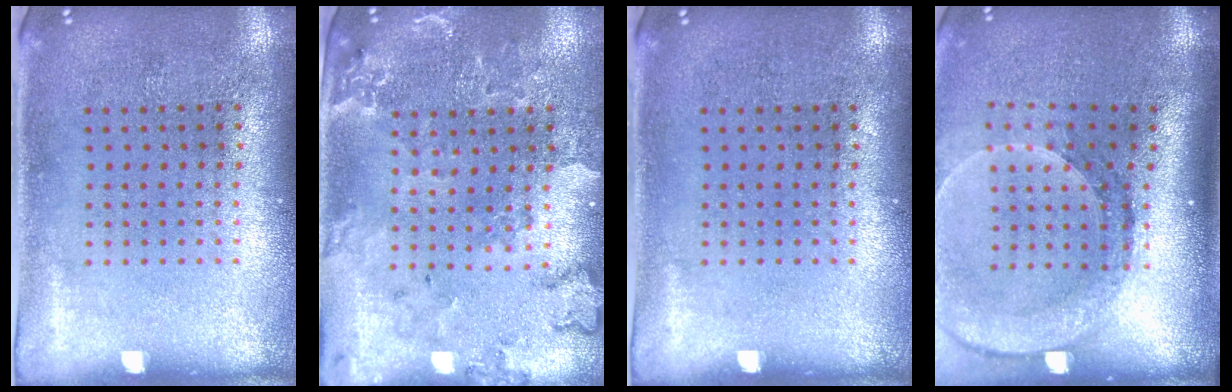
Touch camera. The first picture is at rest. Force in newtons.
{"total": 0.5, "press": 0.5, "slide": 0.2}
{"total": 0.0}
{"total": 2.8, "press": 2.1, "slide": 1.9}